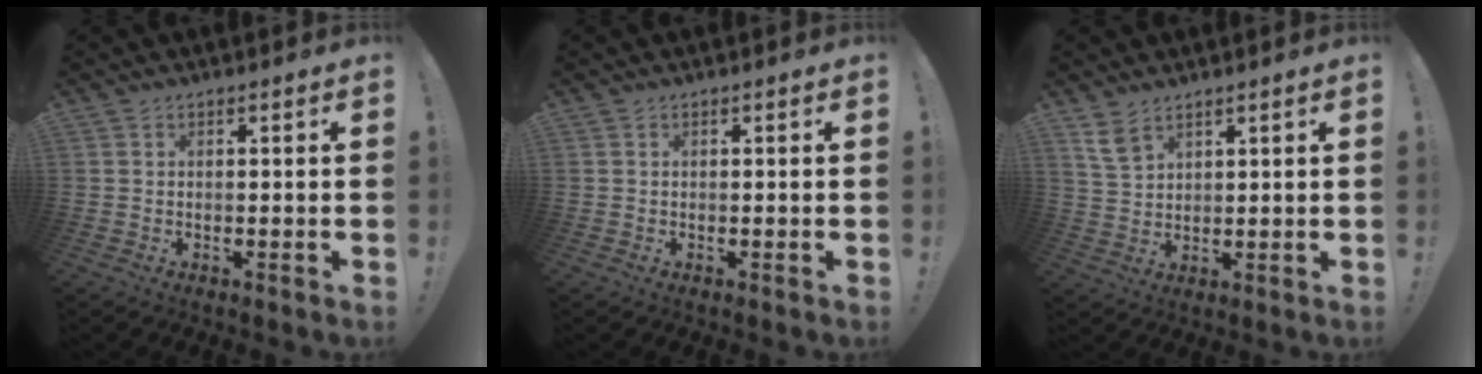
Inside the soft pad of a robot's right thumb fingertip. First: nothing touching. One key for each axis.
{"total": 0.0}
{"total": 6.1, "fx": 4.3, "fy": 3.3, "fz": 2.8, "tx": -0.042, "ty": -0.022, "tz": 0.083}